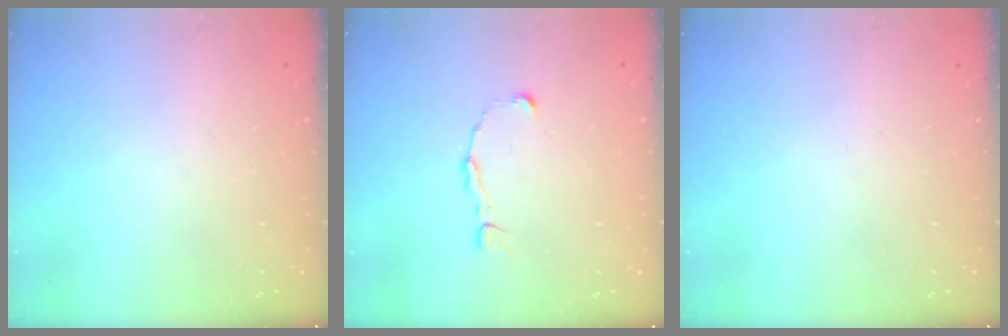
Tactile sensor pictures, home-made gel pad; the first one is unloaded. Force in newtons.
{"total": 1.8, "press": 1.8, "slide": 0.1}
{"total": 0.0}